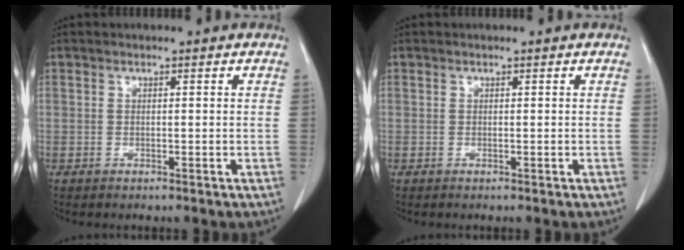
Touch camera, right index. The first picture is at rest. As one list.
[{"total": 0.0}]